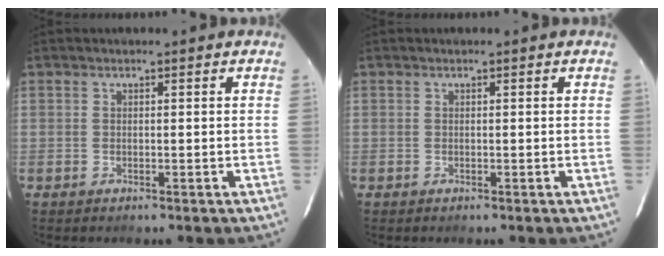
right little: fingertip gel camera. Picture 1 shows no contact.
{"total": 0.0}